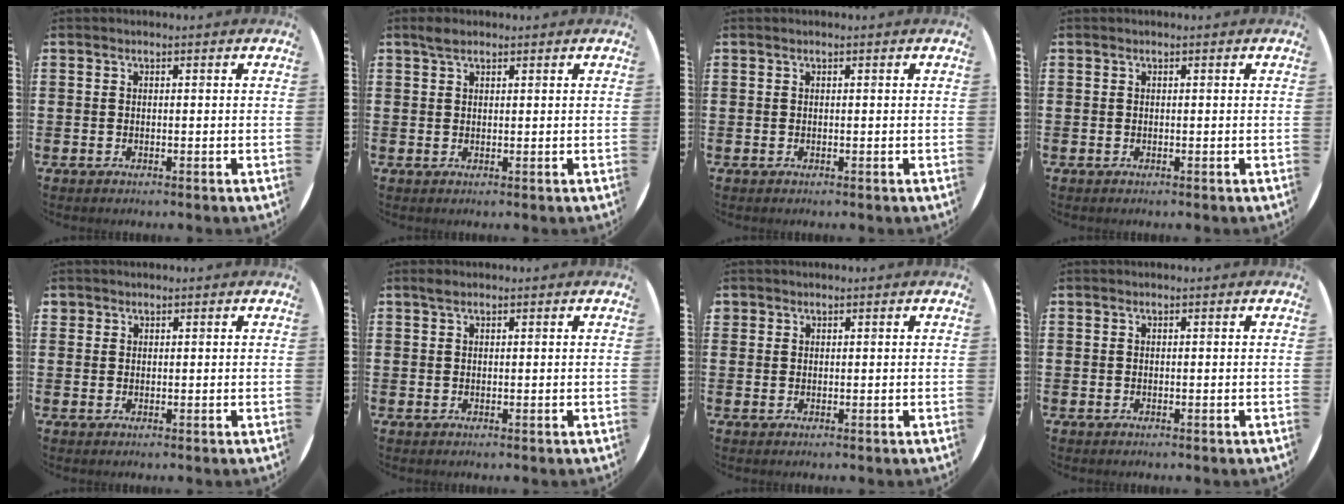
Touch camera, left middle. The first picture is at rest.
{"total": 1.7, "force": [1.3, 0.7, 0.8], "torque": [-0.009, 0.002, 0.022]}
{"total": 0.0}
{"total": 0.0}
{"total": 0.8, "force": [0.7, 0.4, -0.1], "torque": [-0.001, 0.003, 0.014]}
{"total": 0.8, "force": [0.6, 0.4, 0.3], "torque": [0.001, 0.001, 0.008]}
{"total": 0.8, "force": [0.6, 0.4, -0.1], "torque": [0.000, 0.003, 0.013]}
{"total": 0.0}